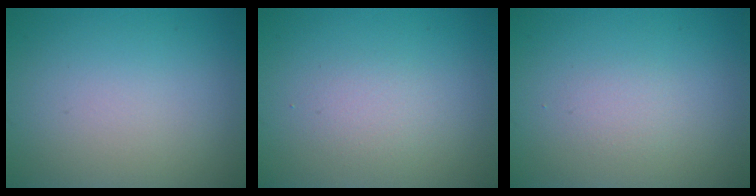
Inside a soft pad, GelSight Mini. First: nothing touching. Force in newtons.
{"total": 1.3, "press": 1.3, "slide": 0.1}
{"total": 1.0, "press": 1.0, "slide": 0.0}